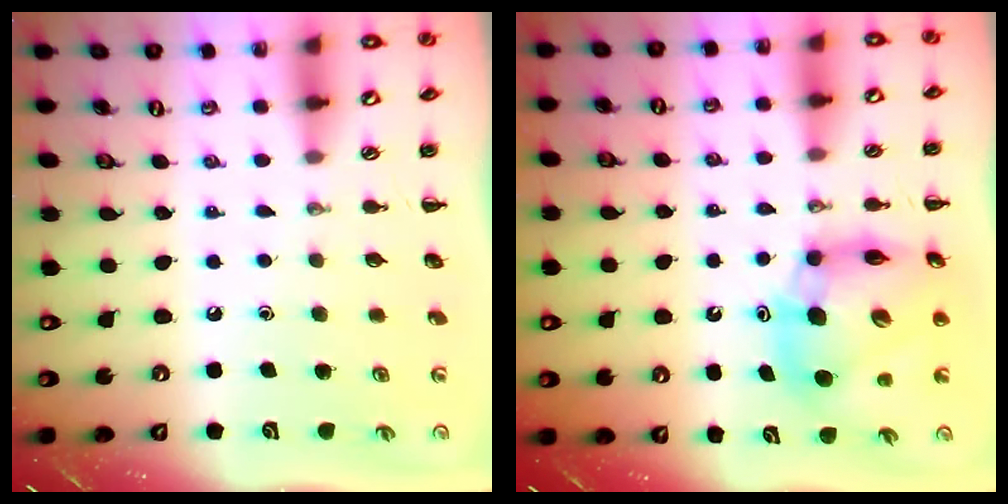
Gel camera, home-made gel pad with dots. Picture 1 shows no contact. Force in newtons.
{"total": 13.5, "press": 12.8, "slide": 4.3}